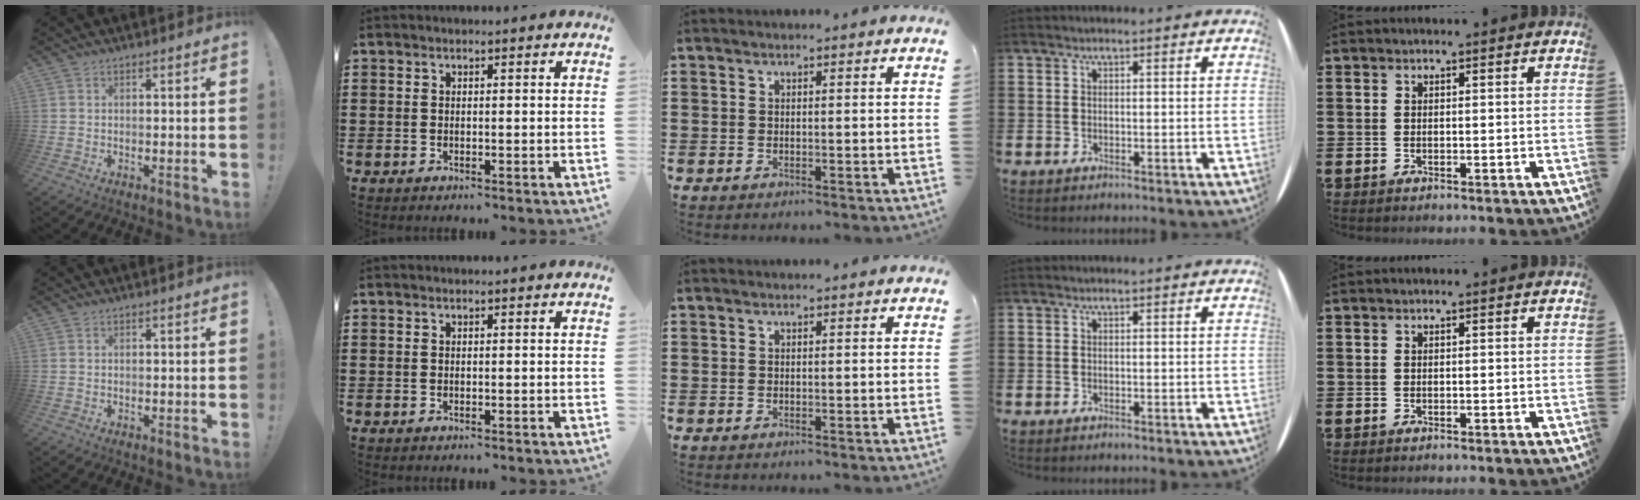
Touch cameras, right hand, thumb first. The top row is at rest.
{}